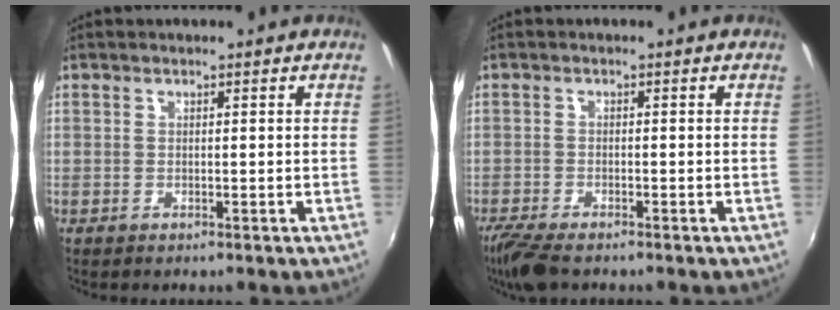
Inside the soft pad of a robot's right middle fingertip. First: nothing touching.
{"total": 6.4, "force": [-5.1, 1.5, 3.6], "torque": [-0.096, -0.030, -0.096]}